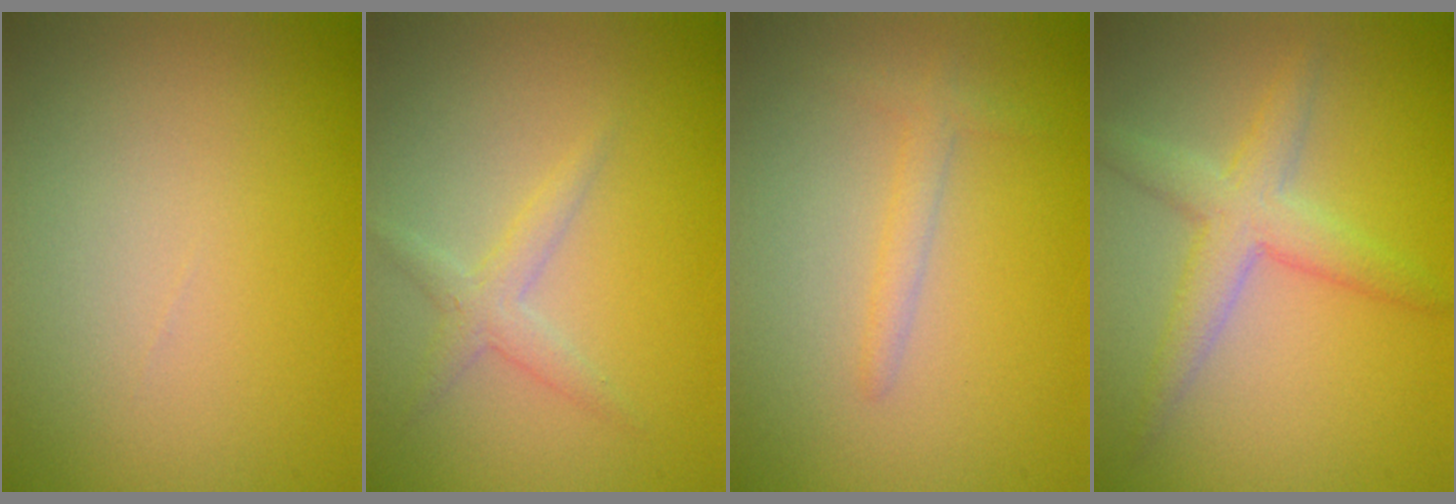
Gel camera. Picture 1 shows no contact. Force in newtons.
{"total": 1.8, "press": 1.8, "slide": 0.0}
{"total": 1.5, "press": 1.5, "slide": 0.1}
{"total": 3.6, "press": 3.6, "slide": 0.1}